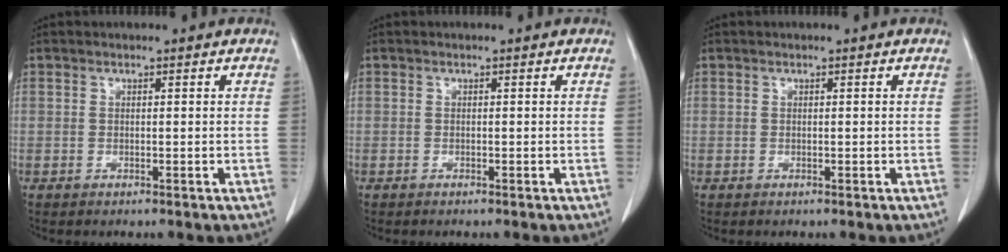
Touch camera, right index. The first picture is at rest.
{"total": 0.0}
{"total": 0.0}